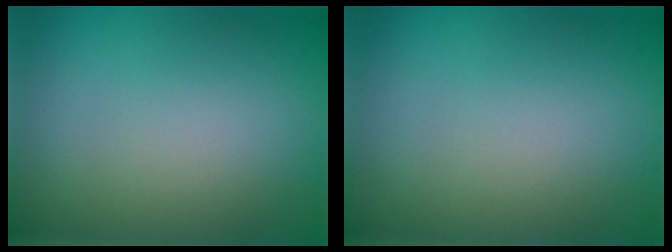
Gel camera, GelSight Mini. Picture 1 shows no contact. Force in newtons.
{"total": 0.0}